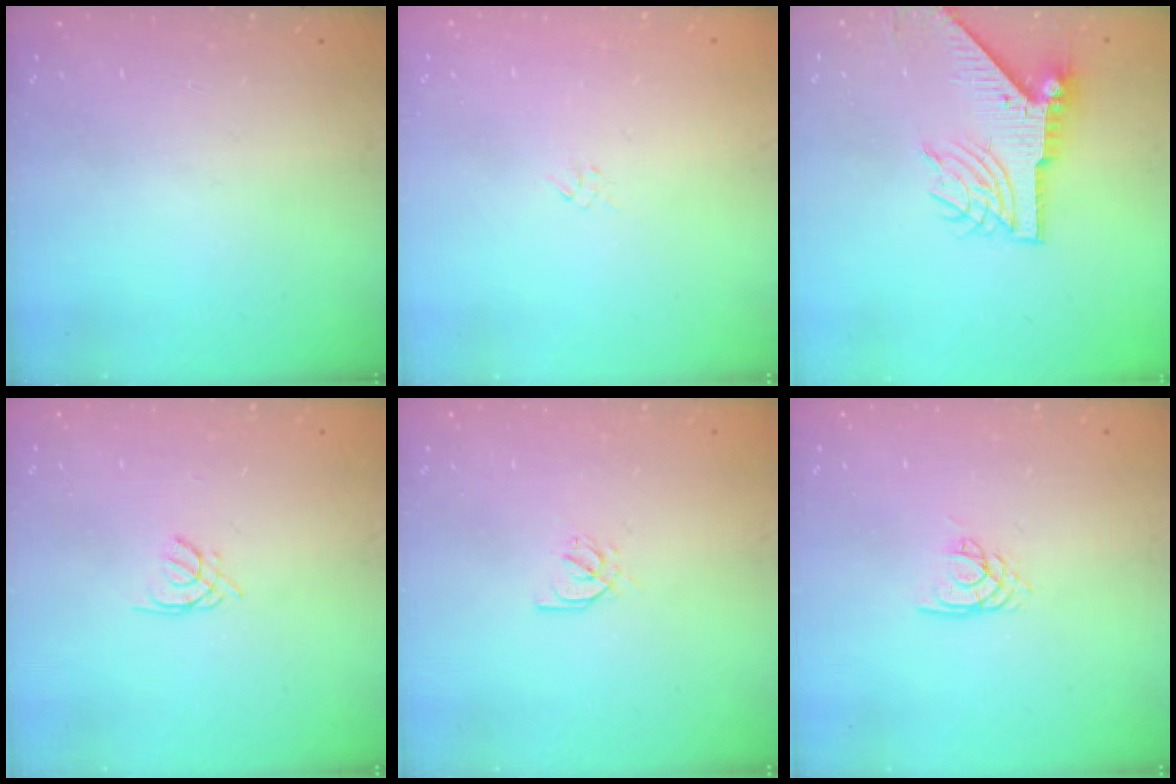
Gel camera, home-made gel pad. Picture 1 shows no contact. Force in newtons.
{"total": 1.3, "press": 1.3, "slide": 0.4}
{"total": 9.2, "press": 9.1, "slide": 1.3}
{"total": 1.4, "press": 1.3, "slide": 0.3}
{"total": 2.6, "press": 2.6, "slide": 0.4}
{"total": 2.1, "press": 2.1, "slide": 0.1}